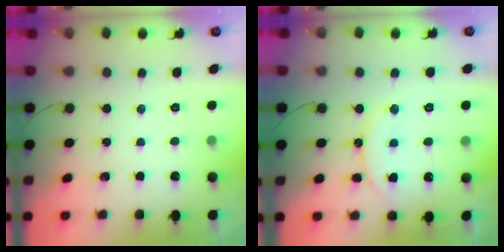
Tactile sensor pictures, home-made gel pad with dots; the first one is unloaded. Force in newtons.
{"total": 12.2, "press": 12.1, "slide": 1.2}